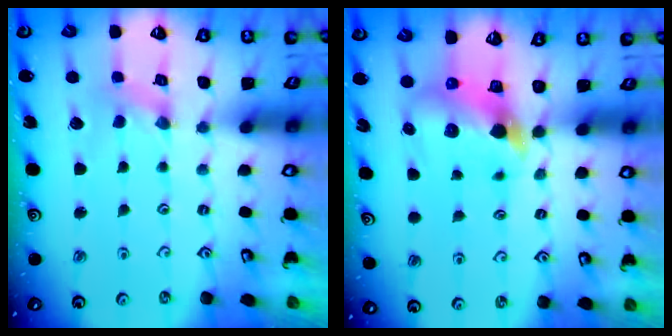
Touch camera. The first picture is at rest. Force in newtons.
{"total": 6.9, "press": 6.8, "slide": 0.9}